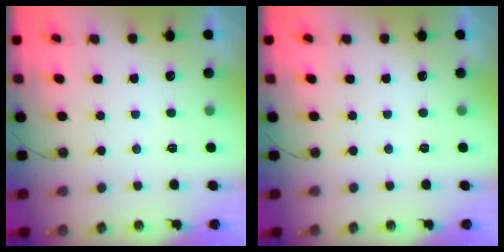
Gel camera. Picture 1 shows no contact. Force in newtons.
{"total": 0.0}